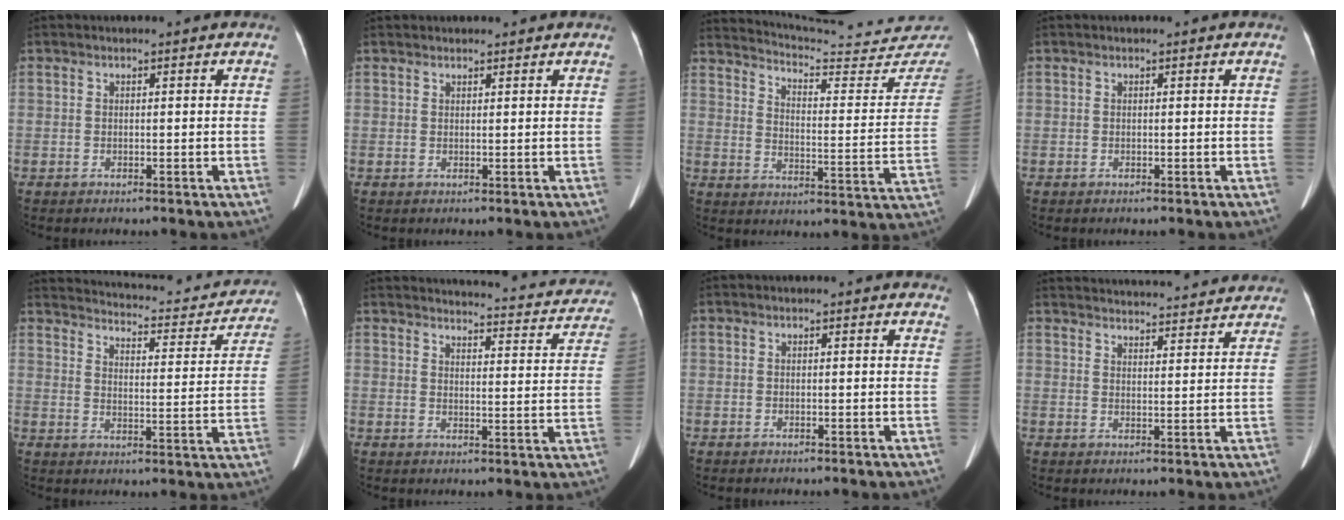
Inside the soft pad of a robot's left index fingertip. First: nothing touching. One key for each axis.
{"total": 2.2, "fx": 2.1, "fy": 0.5, "fz": 0.6, "tx": -0.005, "ty": 0.009, "tz": 0.028}
{"total": 26.5, "fx": 25.4, "fy": 1.6, "fz": 7.2, "tx": -0.108, "ty": -0.114, "tz": 0.313}
{"total": 0.0}
{"total": 20.8, "fx": 18.1, "fy": 5.7, "fz": 8.5, "tx": -0.112, "ty": -0.017, "tz": 0.215}
{"total": 23.9, "fx": 22.5, "fy": 4.3, "fz": 6.7, "tx": -0.075, "ty": -0.063, "tz": 0.249}
{"total": 2.4, "fx": 2.2, "fy": 0.6, "fz": 0.8, "tx": -0.006, "ty": -0.005, "tz": 0.009}
{"total": 25.4, "fx": 24.1, "fy": 3.9, "fz": 7.0, "tx": -0.113, "ty": -0.014, "tz": 0.305}